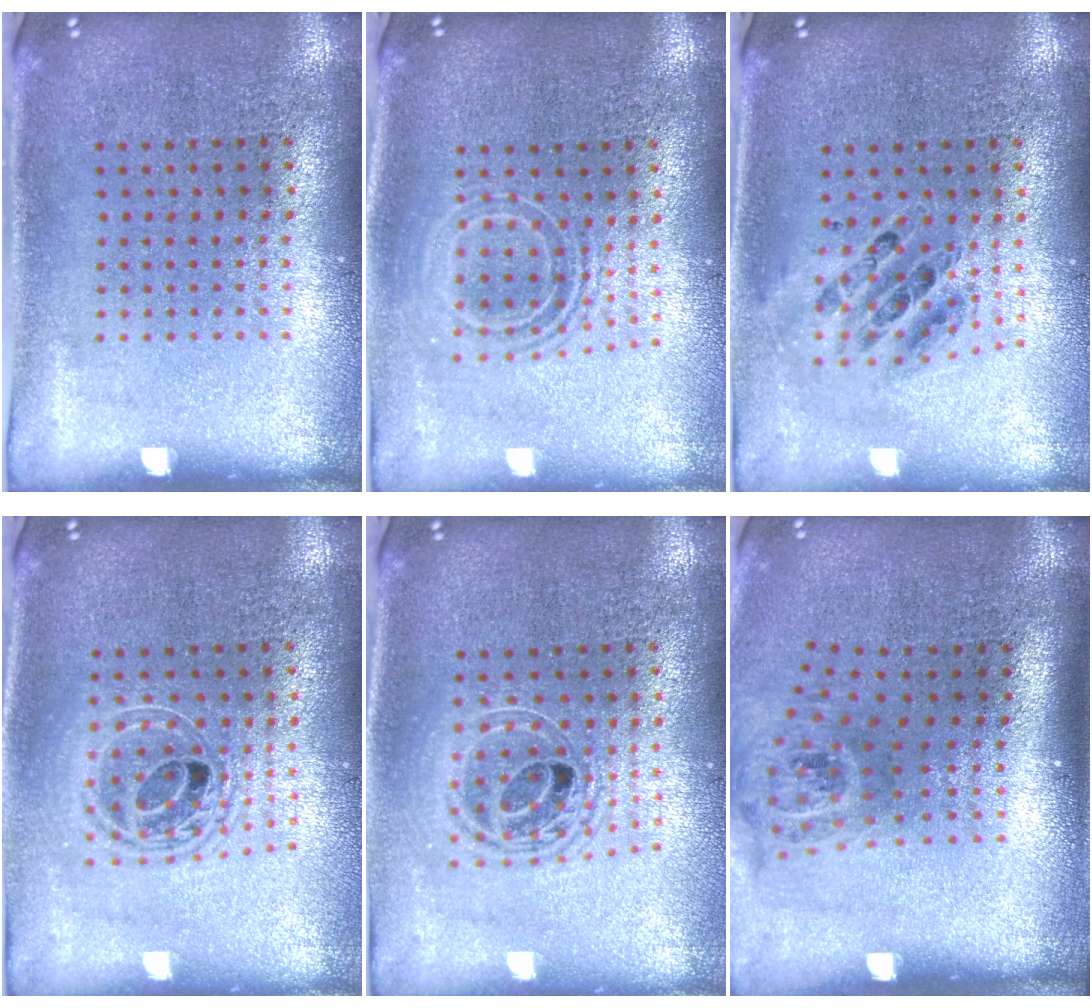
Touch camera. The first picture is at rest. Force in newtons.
{"total": 1.8, "press": 1.3, "slide": 1.1}
{"total": 0.7, "press": 0.7, "slide": 0.0}
{"total": 1.6, "press": 1.4, "slide": 0.9}
{"total": 1.7, "press": 1.4, "slide": 0.9}
{"total": 1.8, "press": 1.3, "slide": 1.3}